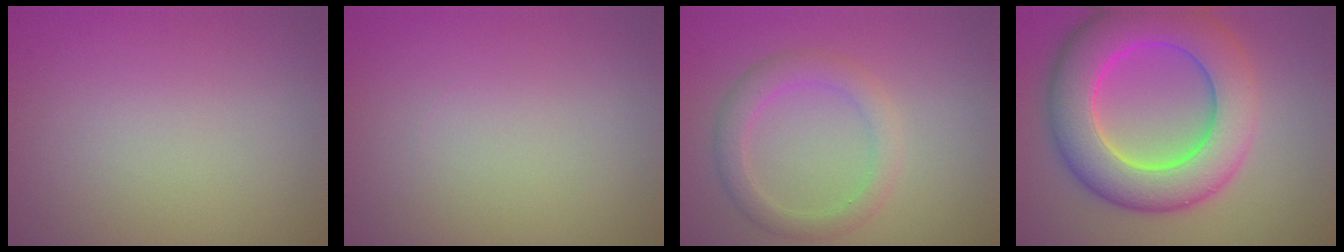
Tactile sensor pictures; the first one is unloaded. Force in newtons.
{"total": 0.0}
{"total": 3.0, "press": 2.9, "slide": 0.3}
{"total": 10.6, "press": 10.6, "slide": 0.2}